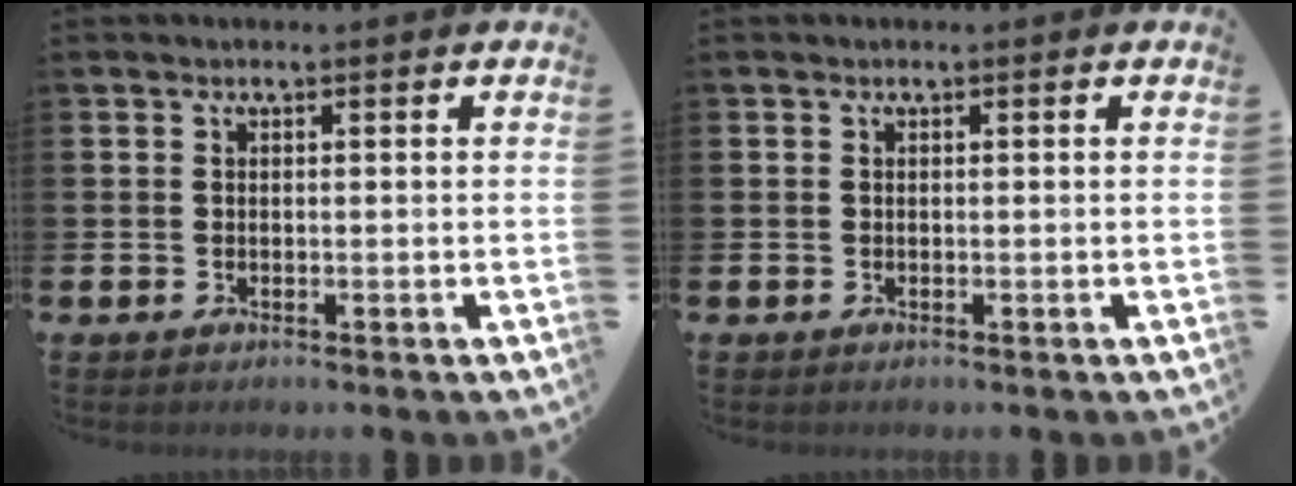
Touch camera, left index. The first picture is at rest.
{"total": 0.0}